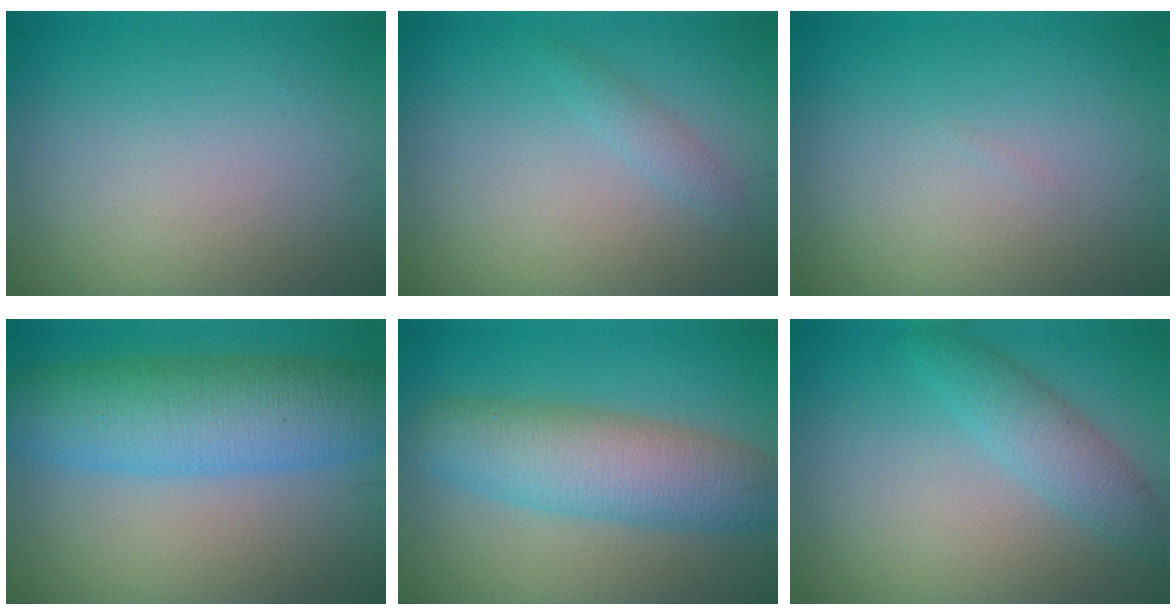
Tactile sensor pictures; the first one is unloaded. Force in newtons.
{"total": 1.1, "press": 1.1, "slide": 0.1}
{"total": 0.0}
{"total": 8.5, "press": 8.5, "slide": 0.1}
{"total": 6.7, "press": 6.7, "slide": 0.1}
{"total": 3.0, "press": 3.0, "slide": 0.1}